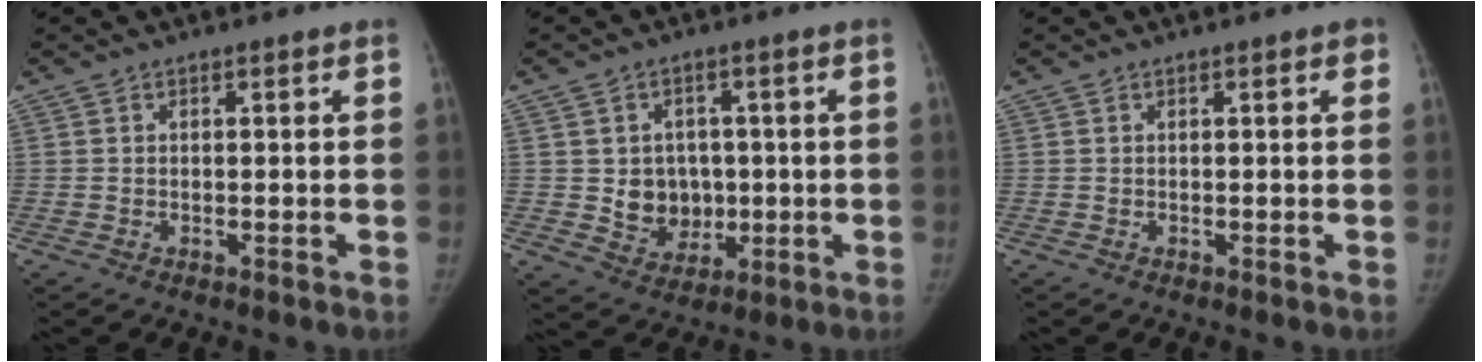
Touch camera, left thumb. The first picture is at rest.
{"total": 7.9, "force": [0.0, 7.0, 3.8], "torque": [-0.014, 0.001, 0.014]}
{"total": 0.9, "force": [0.4, 0.3, 0.7], "torque": [-0.009, 0.002, 0.002]}